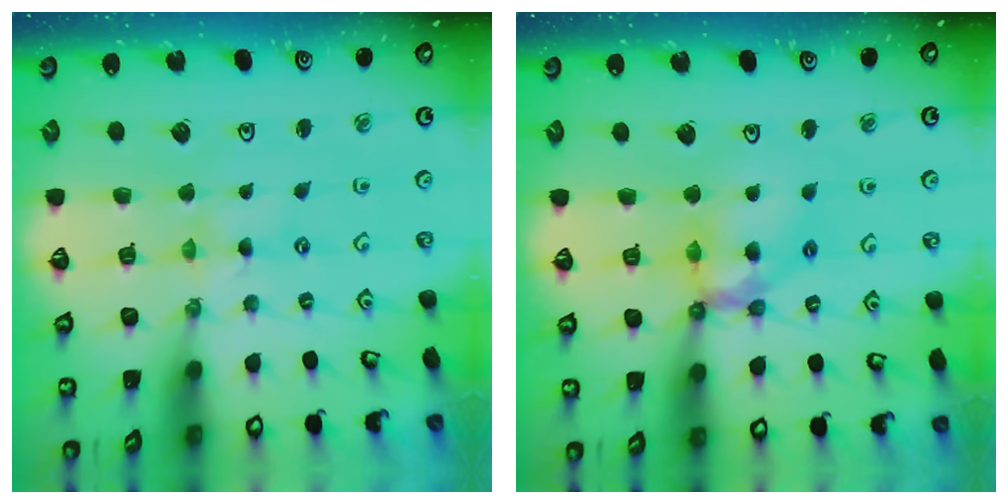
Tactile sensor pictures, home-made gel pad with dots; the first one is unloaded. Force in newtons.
{"total": 11.5, "press": 11.5, "slide": 1.1}